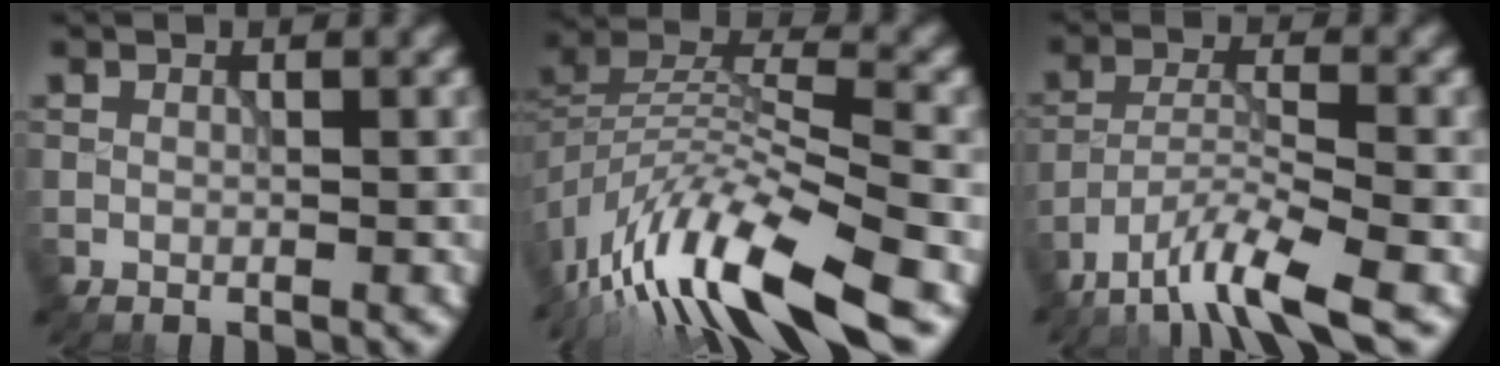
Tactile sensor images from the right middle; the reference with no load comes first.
{"total": 13.3, "force": [-8.6, 4.0, 9.4], "torque": [-0.185, -0.002, -0.156]}
{"total": 6.5, "force": [-4.8, 0.9, 4.3], "torque": [-0.072, -0.003, -0.096]}